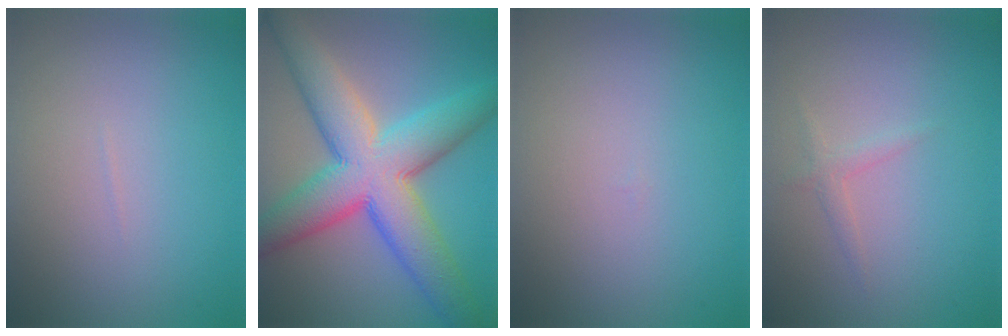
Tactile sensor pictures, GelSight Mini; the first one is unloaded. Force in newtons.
{"total": 11.1, "press": 11.1, "slide": 0.3}
{"total": 0.0}
{"total": 1.1, "press": 1.1, "slide": 0.0}